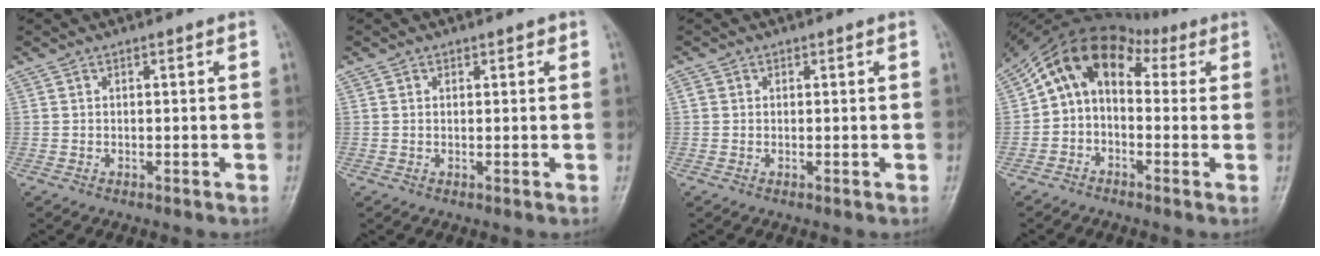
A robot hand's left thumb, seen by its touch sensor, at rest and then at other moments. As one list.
[{"total": 0.7, "force": [0.4, 0.6, 0.3], "torque": [0.002, -0.002, 0.004]}, {"total": 1.1, "force": [0.2, 1.0, 0.3], "torque": [0.003, 0.001, 0.002]}, {"total": 10.9, "force": [1.6, 7.8, 7.4], "torque": [-0.105, 0.052, 0.010]}]